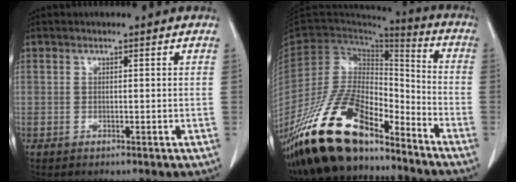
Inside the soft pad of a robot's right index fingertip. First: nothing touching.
{"total": 19.8, "force": [-15.1, 6.8, 10.8], "torque": [-0.213, 0.008, -0.278]}